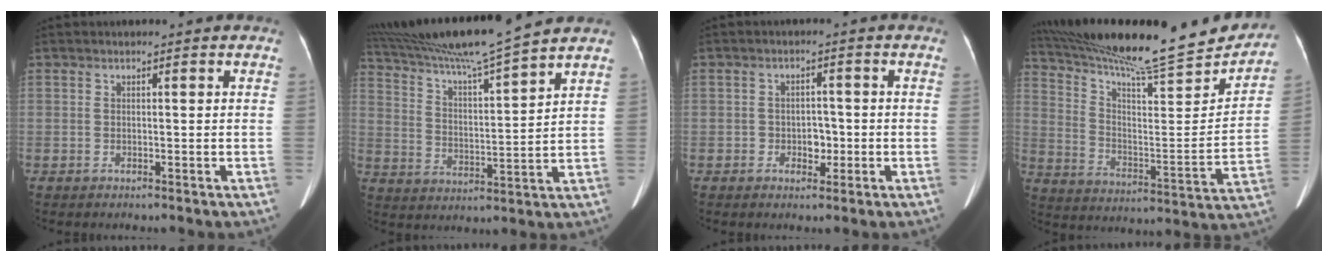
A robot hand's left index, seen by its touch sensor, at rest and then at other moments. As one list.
[{"total": 15.5, "force": [13.8, -1.9, 6.9], "torque": [-0.130, -0.006, 0.231]}, {"total": 2.8, "force": [-0.8, 2.0, 1.8], "torque": [-0.021, 0.006, -0.009]}, {"total": 25.0, "force": [22.6, 2.3, 10.4], "torque": [-0.181, -0.043, 0.329]}]